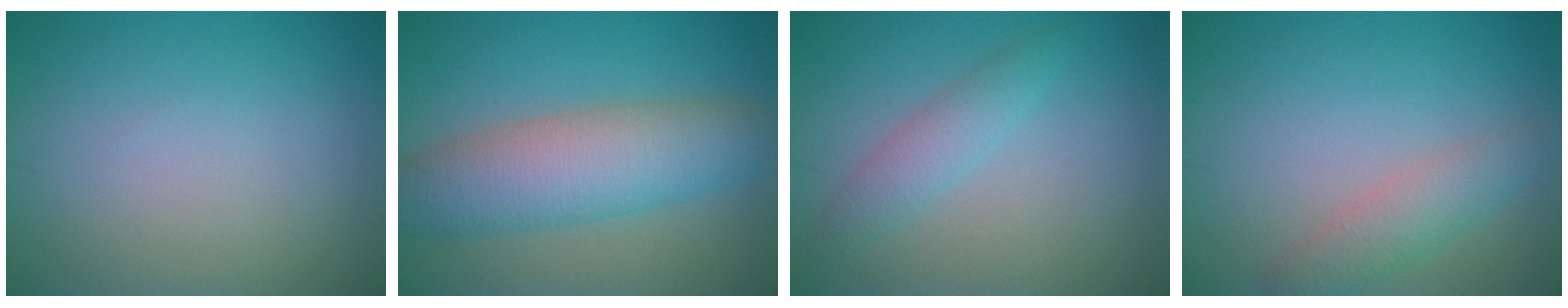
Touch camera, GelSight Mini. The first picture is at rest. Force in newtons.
{"total": 7.5, "press": 7.5, "slide": 0.5}
{"total": 2.4, "press": 2.4, "slide": 0.1}
{"total": 2.7, "press": 2.7, "slide": 0.0}